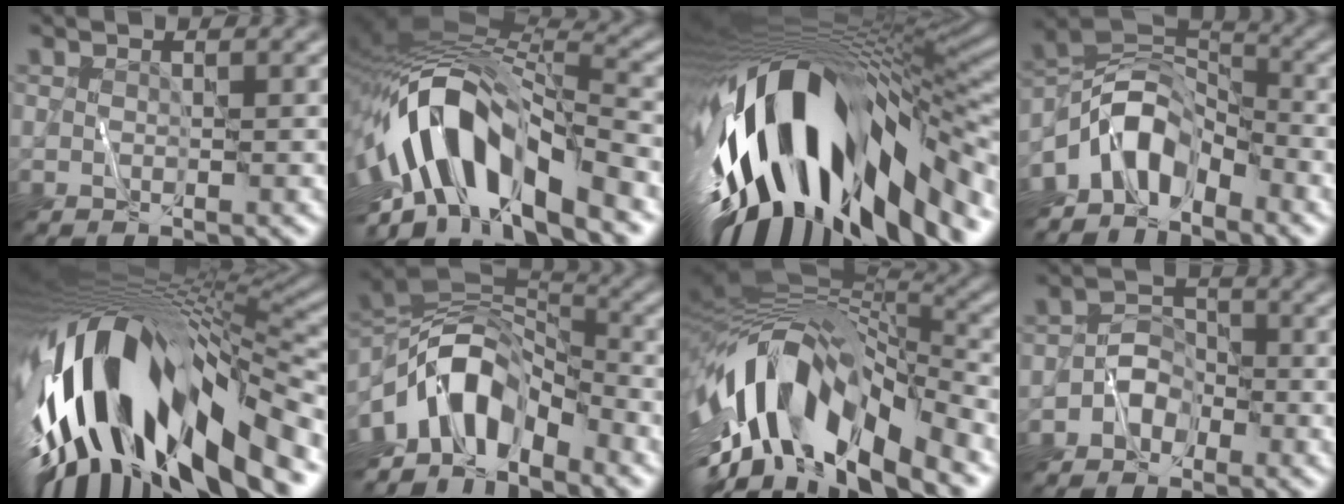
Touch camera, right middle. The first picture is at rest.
{"total": 13.5, "force": [-4.8, 5.6, 11.3], "torque": [-0.198, 0.007, -0.086]}
{"total": 17.9, "force": [-4.0, 8.2, 15.4], "torque": [-0.284, -0.040, -0.047]}
{"total": 7.1, "force": [-4.3, 3.9, 4.2], "torque": [-0.055, 0.010, -0.092]}
{"total": 16.7, "force": [-3.8, 6.2, 15.1], "torque": [-0.264, -0.004, -0.052]}
{"total": 9.8, "force": [-4.9, 5.2, 6.7], "torque": [-0.104, 0.010, -0.098]}
{"total": 13.6, "force": [-4.7, 6.4, 11.0], "torque": [-0.209, 0.013, -0.077]}
{"total": 2.4, "force": [-1.3, 1.9, 0.8], "torque": [-0.002, 0.009, -0.028]}